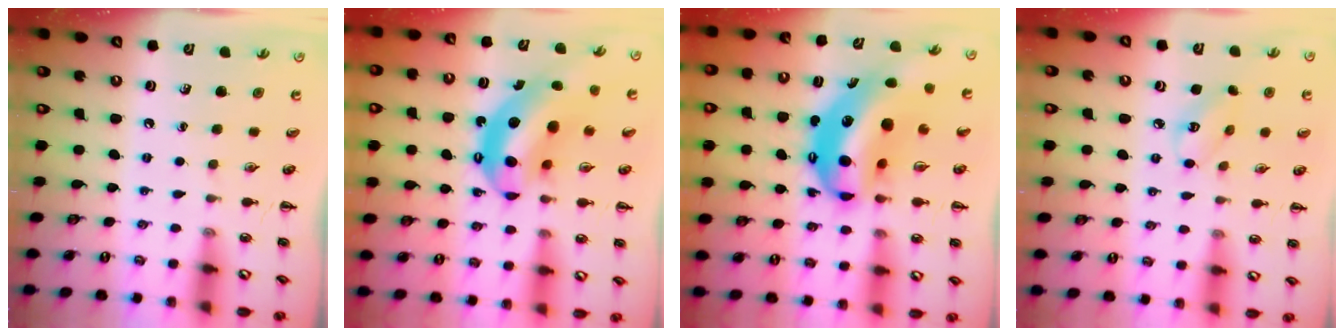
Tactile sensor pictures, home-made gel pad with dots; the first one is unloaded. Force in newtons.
{"total": 13.3, "press": 12.7, "slide": 3.7}
{"total": 14.7, "press": 14.3, "slide": 3.6}
{"total": 3.8, "press": 3.8, "slide": 0.4}